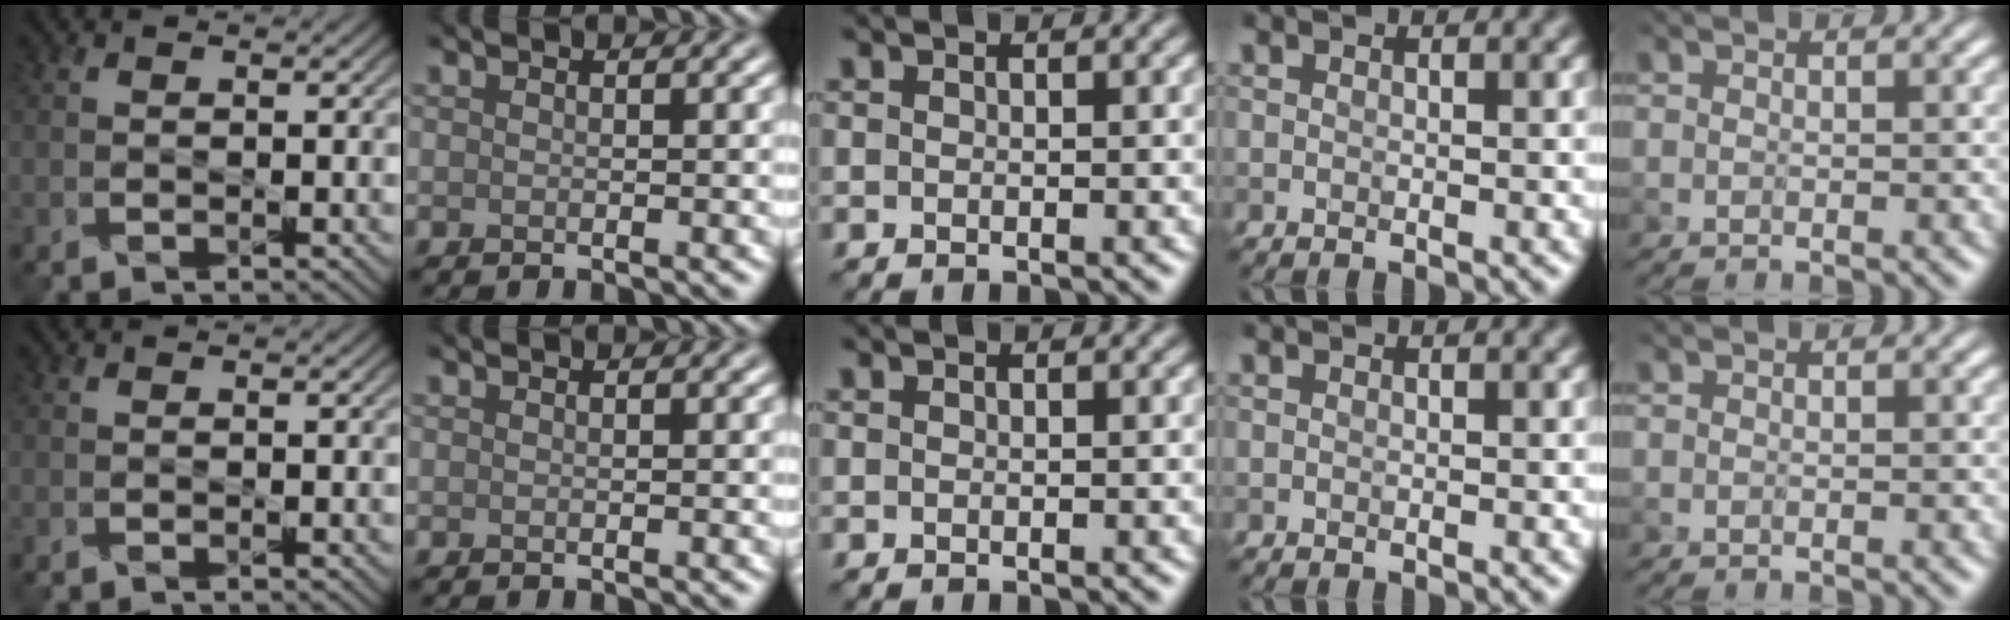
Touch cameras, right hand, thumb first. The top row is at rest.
{}